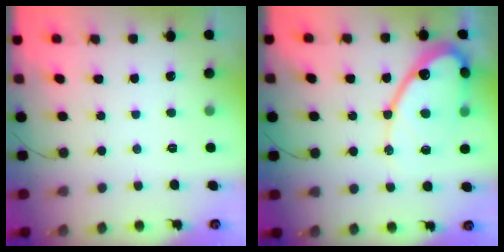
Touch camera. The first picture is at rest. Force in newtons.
{"total": 15.5, "press": 15.5, "slide": 1.2}